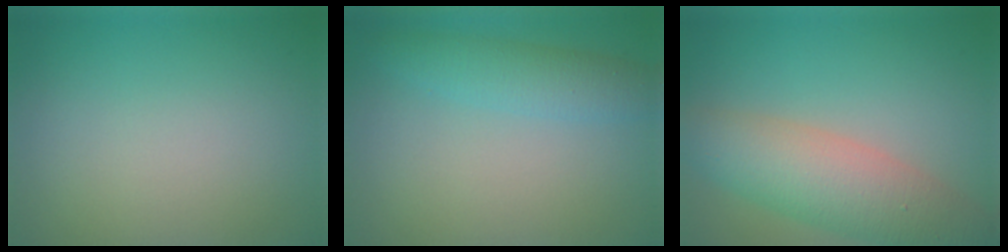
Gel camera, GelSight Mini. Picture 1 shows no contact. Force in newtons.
{"total": 3.3, "press": 3.3, "slide": 0.1}
{"total": 7.0, "press": 7.0, "slide": 0.4}